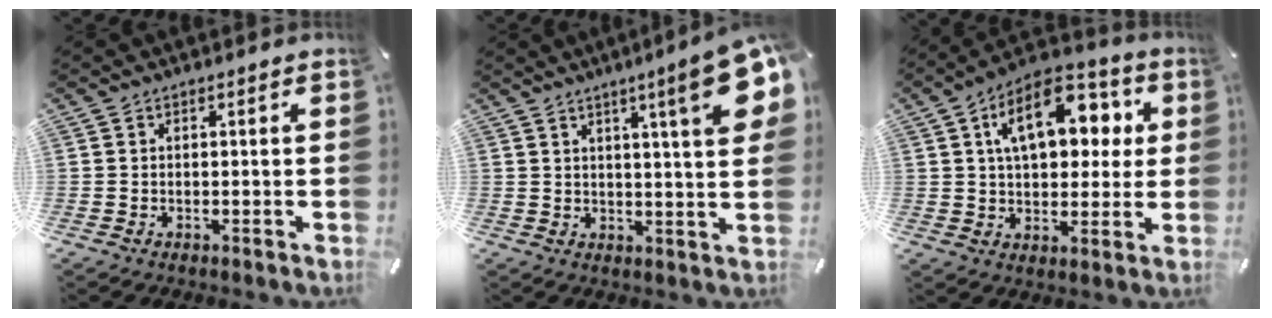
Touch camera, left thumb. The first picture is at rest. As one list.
[{"total": 14.8, "force": [6.3, 2.3, 13.2], "torque": [-0.188, -0.028, 0.089]}, {"total": 15.8, "force": [5.3, 9.7, 11.3], "torque": [-0.180, -0.001, 0.090]}]